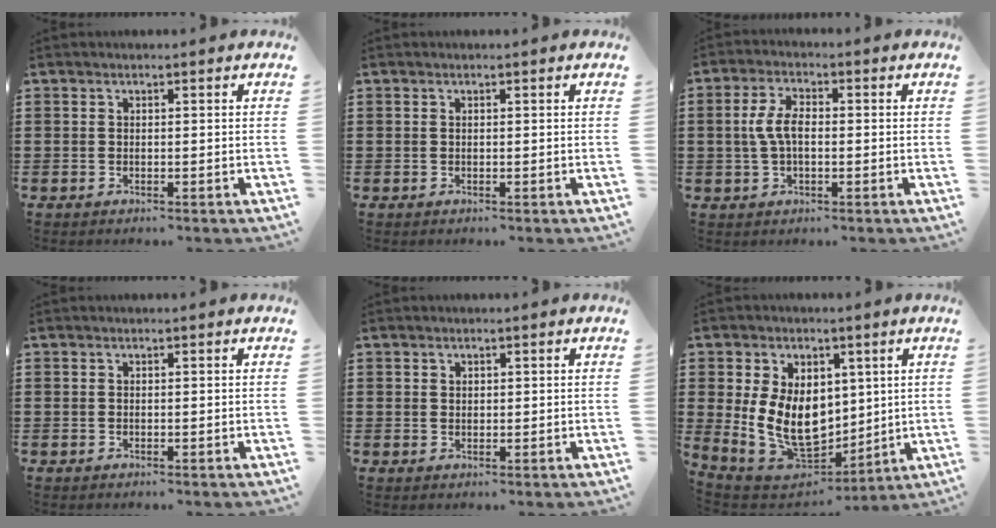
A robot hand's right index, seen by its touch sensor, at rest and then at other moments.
{"total": 0.0}
{"total": 5.3, "force": [-0.1, 2.6, 4.7], "torque": [-0.119, -0.002, -0.012]}
{"total": 0.0}
{"total": 0.9, "force": [0.6, 0.7, 0.2], "torque": [-0.005, 0.003, 0.012]}
{"total": 12.9, "force": [0.5, 9.2, 9.0], "torque": [-0.181, -0.006, 0.015]}